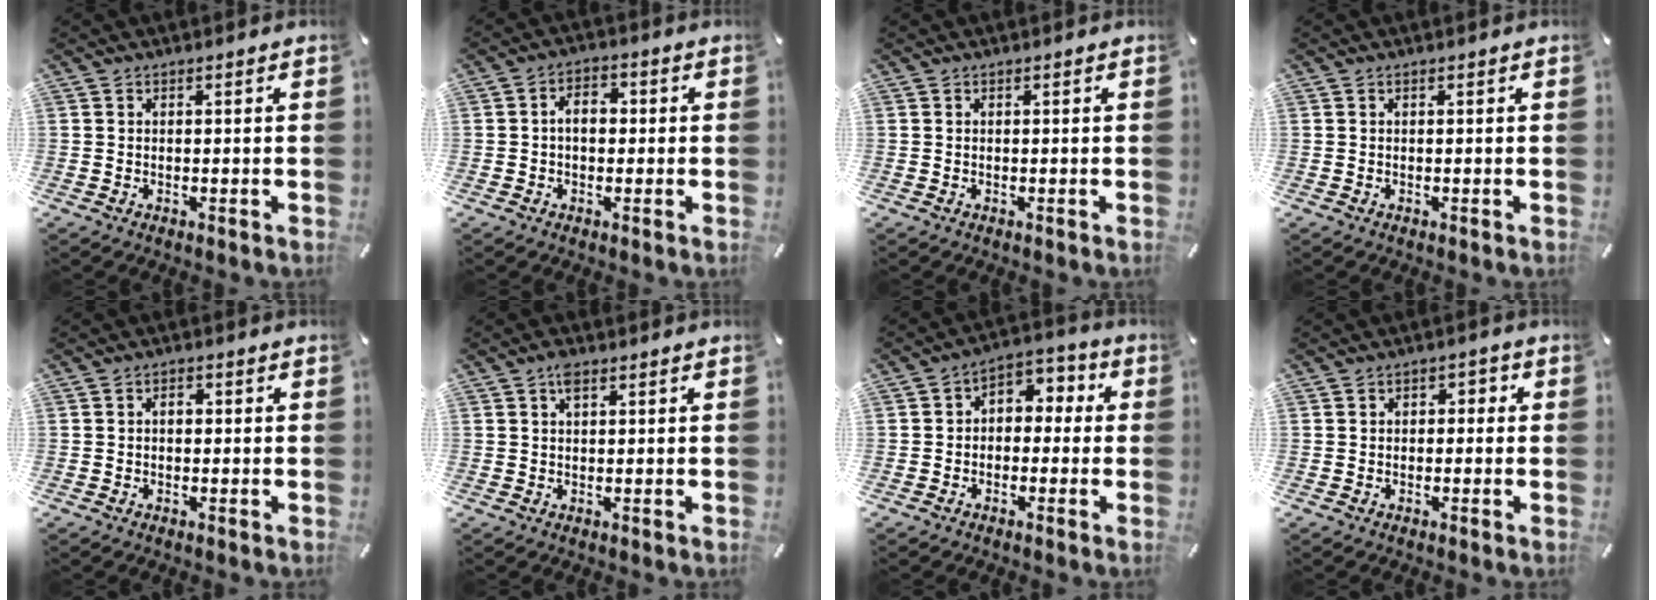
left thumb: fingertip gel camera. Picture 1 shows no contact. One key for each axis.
{"total": 5.0, "fx": -0.1, "fy": 3.2, "fz": 3.8, "tx": -0.055, "ty": 0.008, "tz": -0.007}
{"total": 0.0}
{"total": 0.0}
{"total": 1.9, "fx": 0.0, "fy": 1.3, "fz": 1.3, "tx": -0.018, "ty": 0.004, "tz": -0.003}
{"total": 2.5, "fx": 1.2, "fy": 1.2, "fz": 1.9, "tx": -0.033, "ty": 0.001, "tz": 0.018}
{"total": 4.8, "fx": -1.5, "fy": 4.2, "fz": 1.8, "tx": -0.023, "ty": 0.019, "tz": -0.032}
{"total": 1.9, "fx": -0.9, "fy": 1.5, "fz": 0.8, "tx": -0.016, "ty": 0.013, "tz": -0.021}